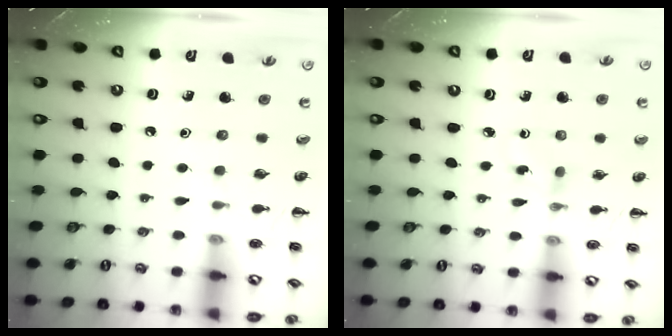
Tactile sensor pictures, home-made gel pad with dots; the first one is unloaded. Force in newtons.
{"total": 2.1, "press": 1.9, "slide": 0.9}